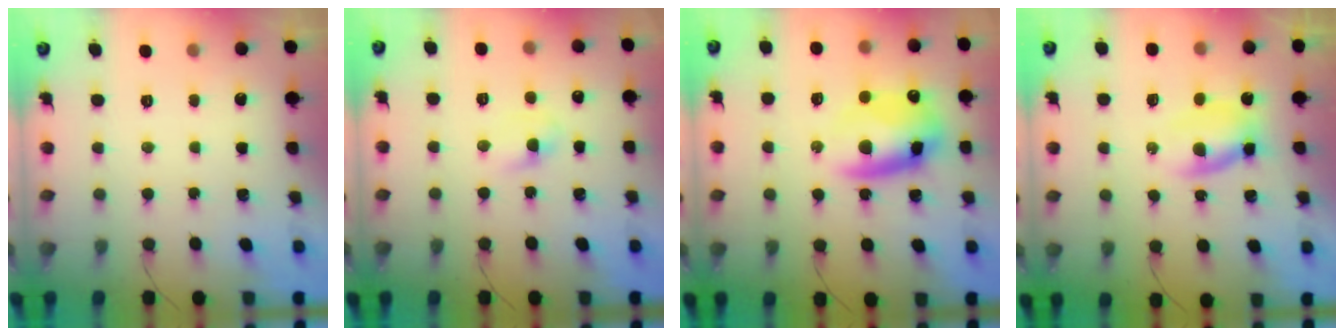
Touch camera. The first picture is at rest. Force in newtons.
{"total": 3.0, "press": 2.7, "slide": 1.2}
{"total": 12.9, "press": 12.5, "slide": 3.3}
{"total": 3.9, "press": 3.7, "slide": 1.3}